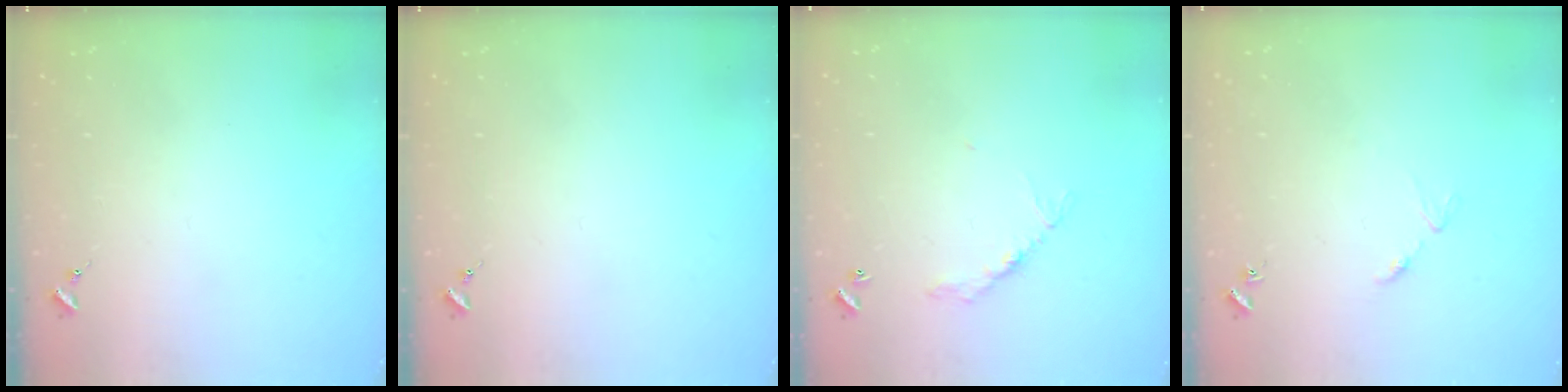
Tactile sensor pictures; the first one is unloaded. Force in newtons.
{"total": 0.0}
{"total": 6.4, "press": 6.4, "slide": 0.4}
{"total": 3.8, "press": 3.8, "slide": 0.5}